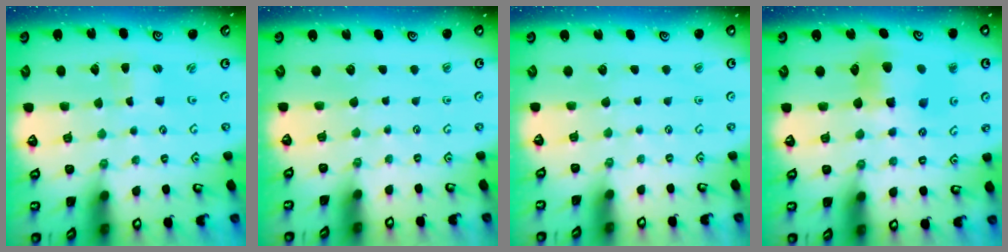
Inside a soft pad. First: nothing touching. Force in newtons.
{"total": 0.0}
{"total": 0.0}
{"total": 8.6, "press": 8.5, "slide": 1.3}